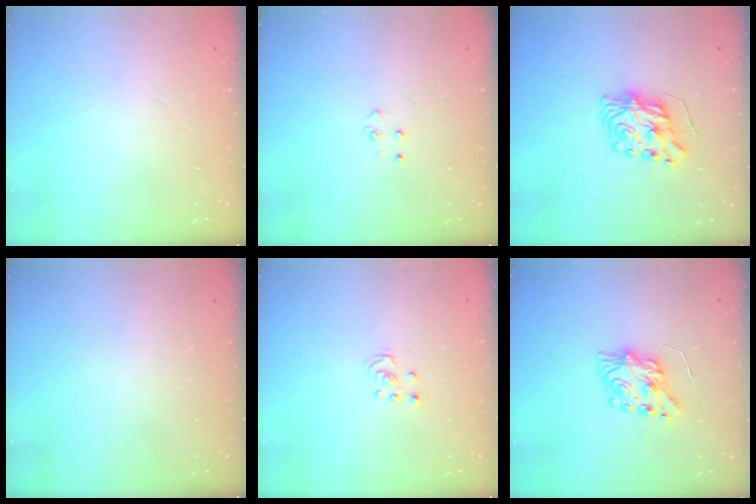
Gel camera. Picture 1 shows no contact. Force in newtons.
{"total": 3.6, "press": 3.6, "slide": 0.4}
{"total": 8.9, "press": 8.9, "slide": 0.9}
{"total": 0.0}
{"total": 2.5, "press": 2.5, "slide": 0.2}
{"total": 7.7, "press": 7.7, "slide": 0.8}